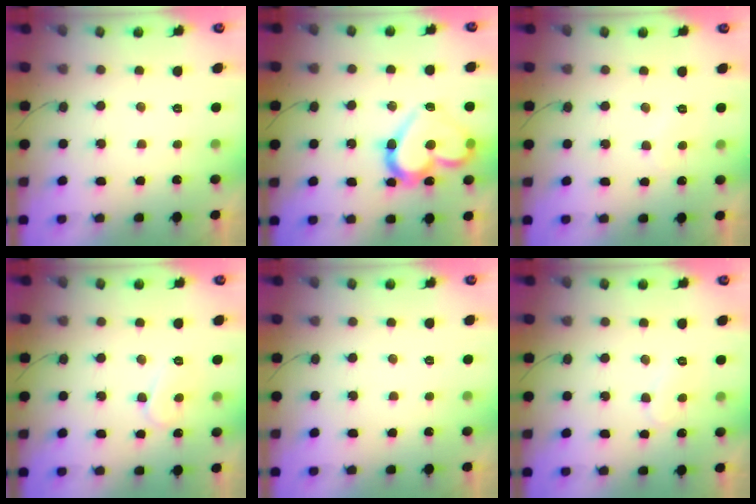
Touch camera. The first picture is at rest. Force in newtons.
{"total": 18.3, "press": 18.3, "slide": 1.3}
{"total": 4.8, "press": 4.8, "slide": 0.4}
{"total": 7.5, "press": 7.5, "slide": 0.5}
{"total": 0.0}
{"total": 7.2, "press": 7.2, "slide": 0.5}